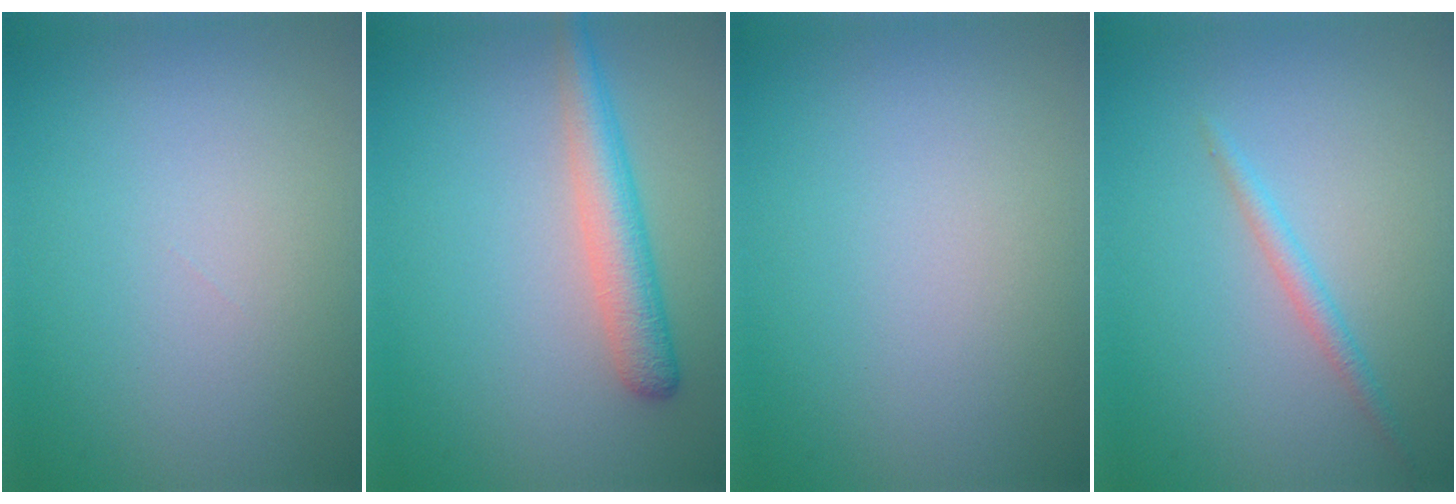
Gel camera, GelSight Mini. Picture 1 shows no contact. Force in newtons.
{"total": 3.6, "press": 3.6, "slide": 0.1}
{"total": 0.0}
{"total": 1.3, "press": 1.3, "slide": 0.1}